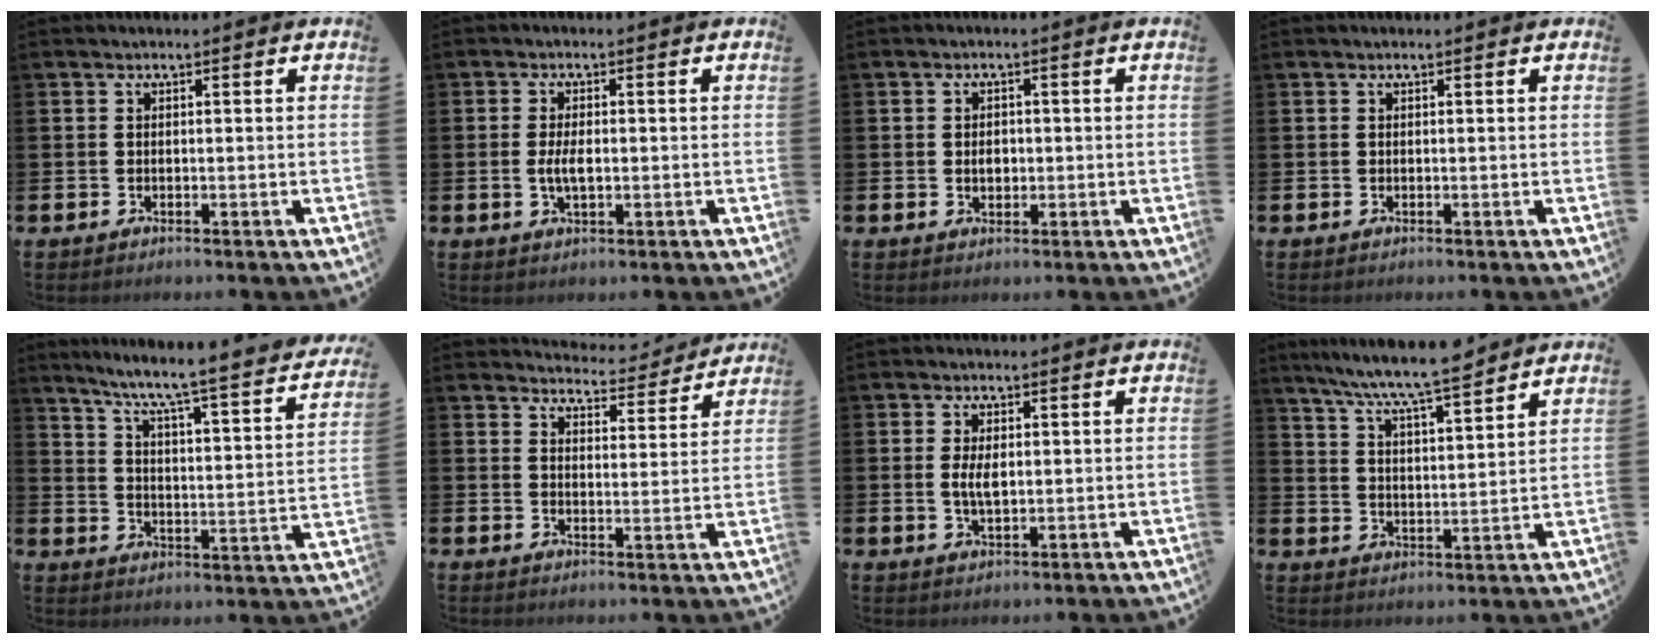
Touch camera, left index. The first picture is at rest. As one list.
[{"total": 3.1, "force": [-0.2, 1.3, 2.8], "torque": [-0.044, -0.001, -0.007]}, {"total": 2.0, "force": [-0.1, 1.5, 1.3], "torque": [-0.010, 0.001, -0.007]}, {"total": 0.0}, {"total": 6.2, "force": [5.4, 0.1, 3.1], "torque": [-0.081, -0.054, 0.081]}, {"total": 4.4, "force": [4.3, 0.7, 0.1], "torque": [-0.008, -0.037, 0.072]}, {"total": 3.5, "force": [0.4, 1.7, 3.0], "torque": [-0.053, 0.003, 0.003]}, {"total": 8.0, "force": [7.6, 0.1, 2.5], "torque": [-0.080, -0.044, 0.135]}]